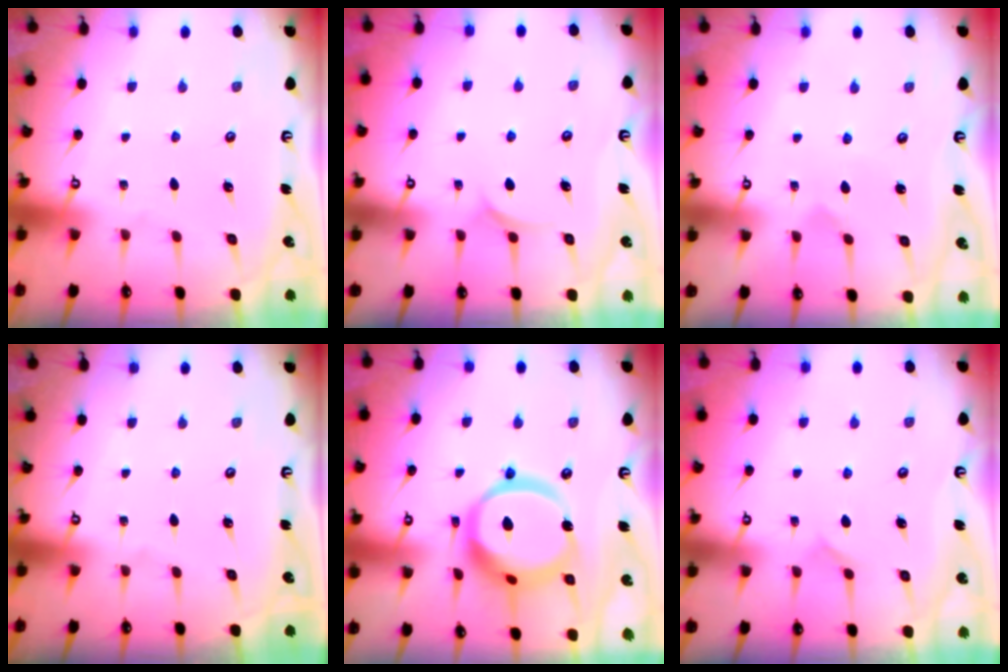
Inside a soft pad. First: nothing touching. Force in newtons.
{"total": 5.5, "press": 5.5, "slide": 0.2}
{"total": 2.8, "press": 2.8, "slide": 0.3}
{"total": 0.0}
{"total": 18.5, "press": 18.4, "slide": 2.1}
{"total": 3.9, "press": 3.9, "slide": 0.4}